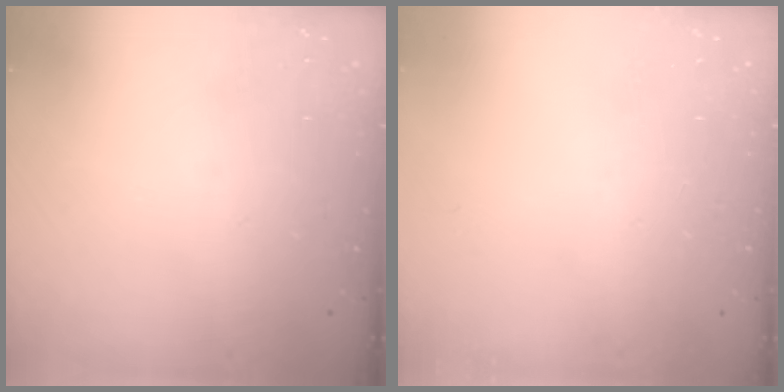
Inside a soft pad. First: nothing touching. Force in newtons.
{"total": 0.0}